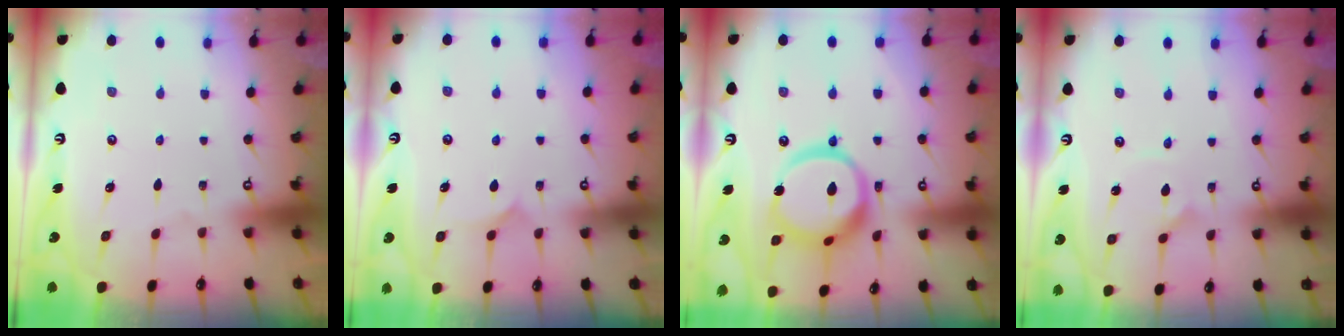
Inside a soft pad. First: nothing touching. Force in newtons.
{"total": 6.0, "press": 5.9, "slide": 0.6}
{"total": 17.7, "press": 17.6, "slide": 1.9}
{"total": 2.7, "press": 2.7, "slide": 0.4}